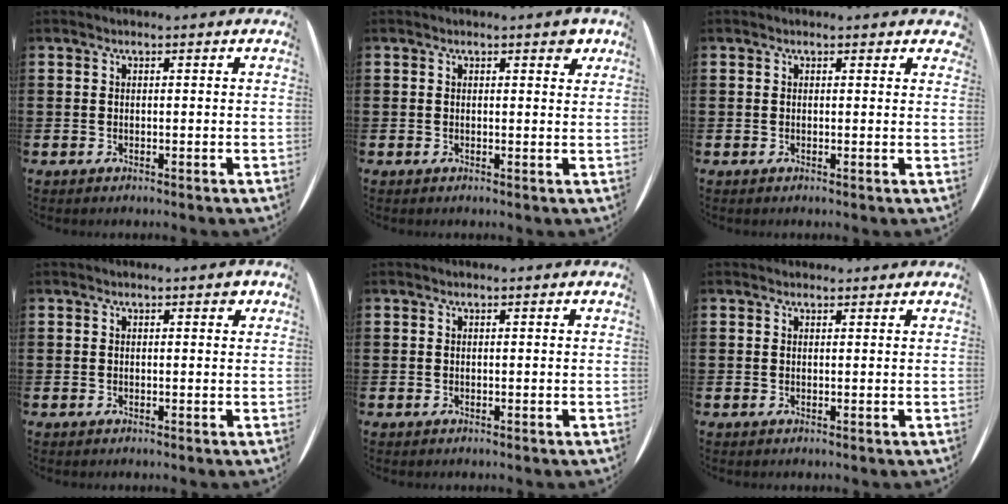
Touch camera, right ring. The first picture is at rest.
{"total": 1.5, "force": [1.0, 0.6, 0.9], "torque": [-0.010, 0.003, 0.016]}
{"total": 0.6, "force": [0.4, 0.5, 0.1], "torque": [-0.003, 0.007, 0.006]}
{"total": 0.9, "force": [0.4, 0.4, 0.7], "torque": [-0.013, 0.006, 0.006]}
{"total": 0.0}
{"total": 0.6, "force": [0.5, 0.1, -0.2], "torque": [0.002, 0.005, 0.010]}